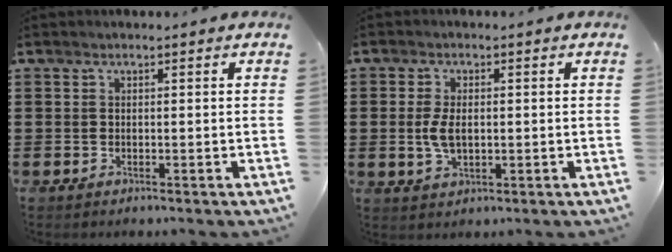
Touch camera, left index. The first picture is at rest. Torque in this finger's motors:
{"motor_torque": [1.07, 1.07, 0.23, 0.06]}